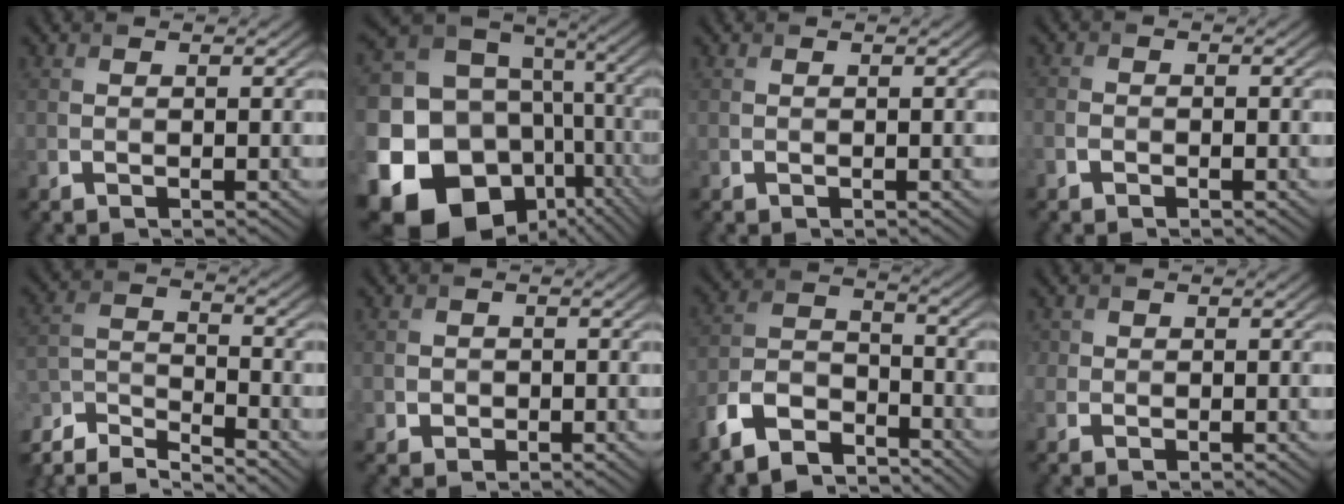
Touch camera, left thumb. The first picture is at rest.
{"total": 22.9, "force": [-6.5, 18.6, 11.8], "torque": [-0.287, -0.043, -0.097]}
{"total": 0.0}
{"total": 1.1, "force": [-0.9, 0.6, 0.4], "torque": [-0.009, 0.001, -0.024]}
{"total": 8.1, "force": [-5.8, 2.3, 5.1], "torque": [-0.111, -0.007, -0.120]}
{"total": 1.6, "force": [-0.1, 1.6, 0.3], "torque": [-0.001, 0.000, 0.002]}
{"total": 9.1, "force": [-6.6, 4.2, 4.6], "torque": [-0.102, -0.008, -0.140]}
{"total": 1.3, "force": [0.0, 1.3, 0.0], "torque": [-0.004, -0.001, -0.005]}